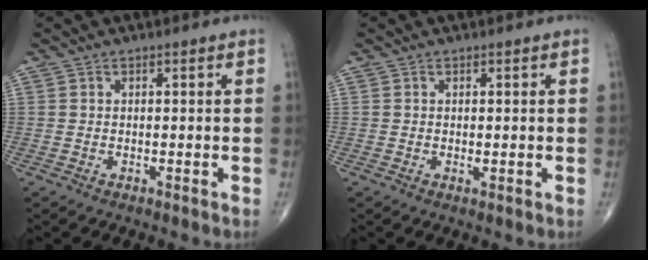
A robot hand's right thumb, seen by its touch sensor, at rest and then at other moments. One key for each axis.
{"total": 0.7, "fx": 0.0, "fy": 0.2, "fz": 0.6, "tx": -0.009, "ty": -0.003, "tz": 0.000}